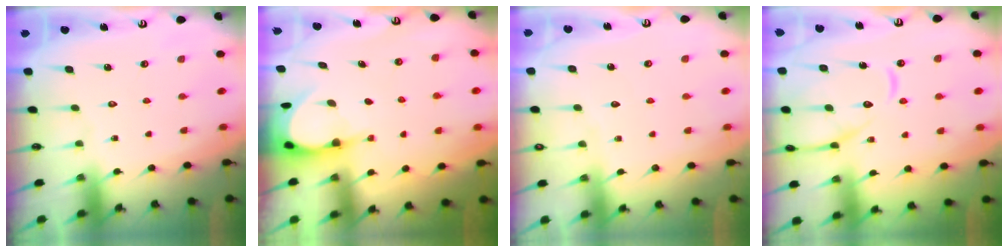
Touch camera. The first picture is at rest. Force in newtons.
{"total": 3.9, "press": 3.9, "slide": 0.3}
{"total": 2.7, "press": 2.6, "slide": 0.5}
{"total": 12.3, "press": 12.2, "slide": 1.3}